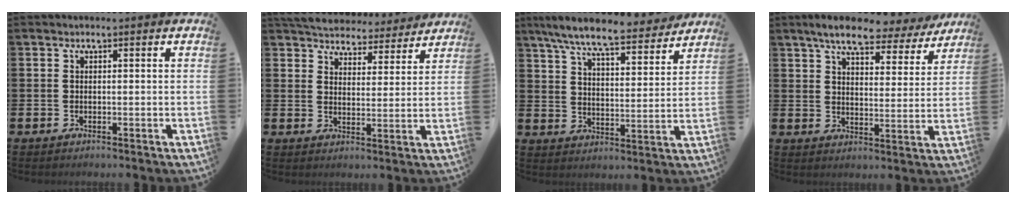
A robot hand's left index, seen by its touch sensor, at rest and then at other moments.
{"total": 6.1, "force": [5.9, 1.5, 0.5], "torque": [-0.034, -0.041, 0.104]}
{"total": 8.7, "force": [7.9, 1.0, 3.5], "torque": [-0.090, -0.047, 0.137]}
{"total": 7.2, "force": [6.5, 1.7, 2.6], "torque": [-0.062, -0.032, 0.110]}